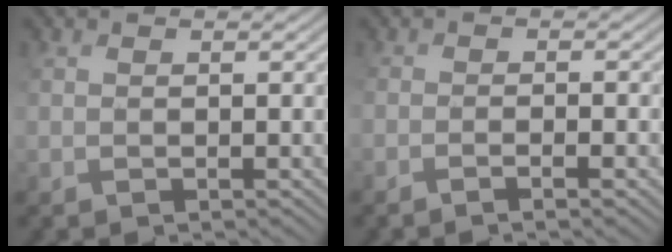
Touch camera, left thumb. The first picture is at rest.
{"total": 2.4, "force": [-1.8, 0.3, 1.5], "torque": [-0.020, 0.007, -0.039]}